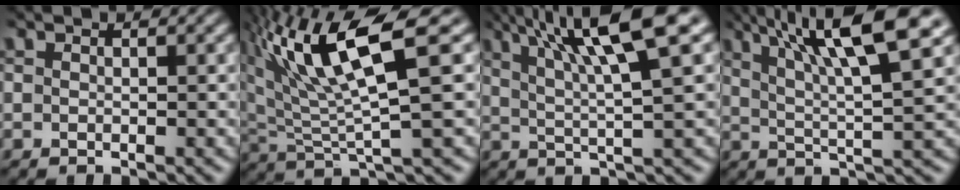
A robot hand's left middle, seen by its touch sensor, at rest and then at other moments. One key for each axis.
{"total": 10.1, "fx": 4.6, "fy": 2.3, "fz": 8.7, "tx": -0.168, "ty": 0.009, "tz": 0.089}
{"total": 10.2, "fx": 5.1, "fy": 1.6, "fz": 8.7, "tx": -0.121, "ty": 0.022, "tz": 0.082}
{"total": 11.3, "fx": 5.8, "fy": 2.1, "fz": 9.4, "tx": -0.145, "ty": 0.017, "tz": 0.096}